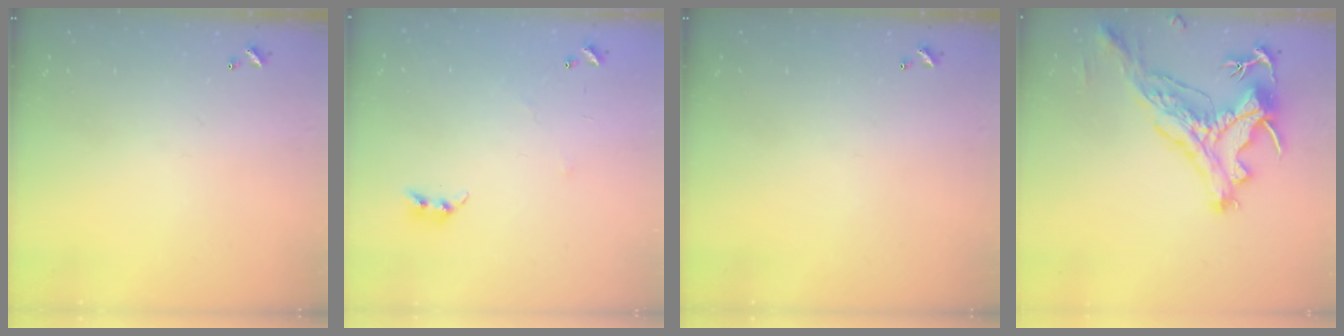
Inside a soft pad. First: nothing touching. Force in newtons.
{"total": 5.5, "press": 5.5, "slide": 0.7}
{"total": 0.0}
{"total": 3.7, "press": 3.4, "slide": 1.5}